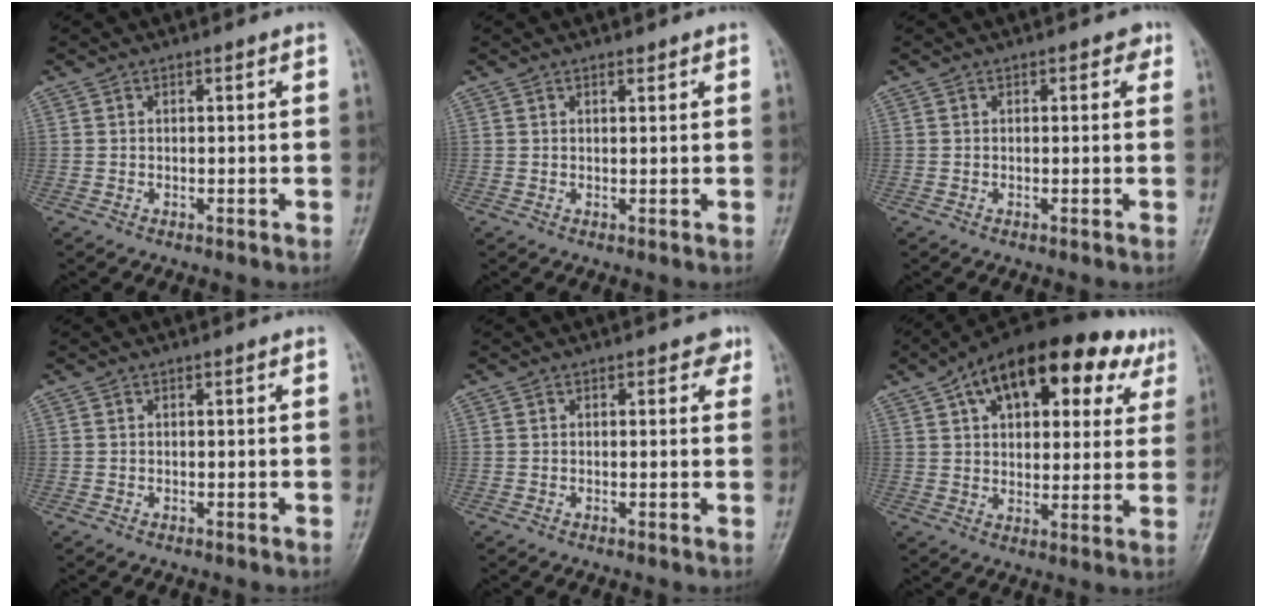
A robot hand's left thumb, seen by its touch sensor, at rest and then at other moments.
{"total": 0.9, "force": [0.7, 0.3, 0.4], "torque": [-0.006, -0.005, 0.011]}
{"total": 1.2, "force": [0.5, 0.9, 0.7], "torque": [0.007, 0.002, -0.002]}
{"total": 0.0}
{"total": 1.6, "force": [0.9, 1.1, 0.8], "torque": [0.010, -0.001, 0.003]}
{"total": 22.0, "force": [10.3, 11.6, 15.6], "torque": [-0.194, 0.015, 0.147]}